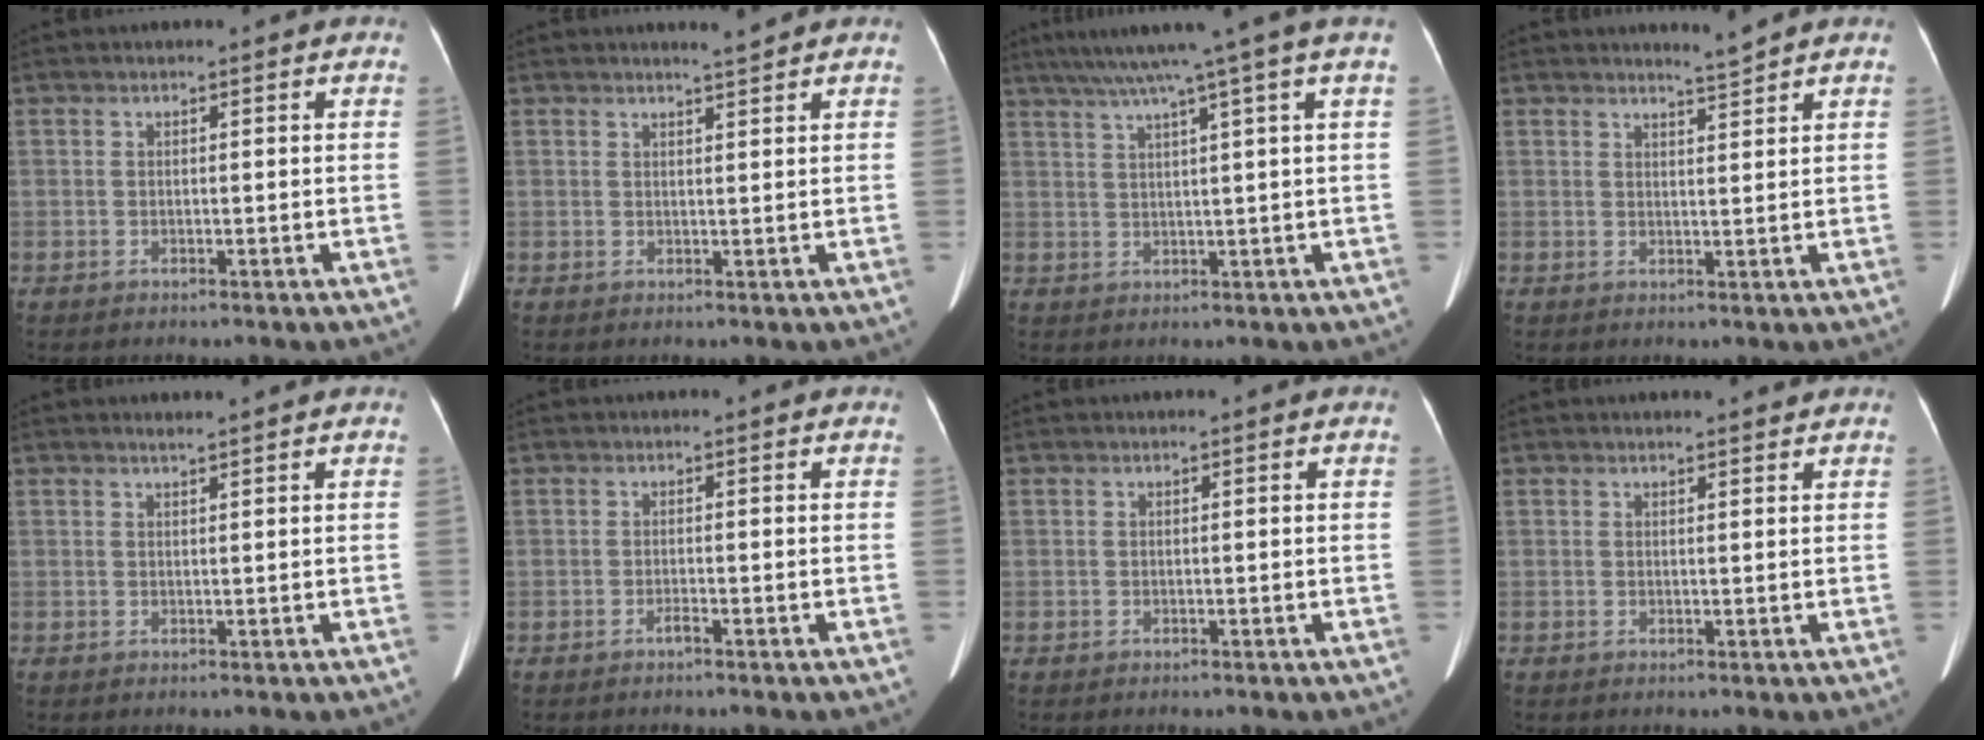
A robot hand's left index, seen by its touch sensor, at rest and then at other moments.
{"total": 1.4, "force": [1.2, -0.4, 0.3], "torque": [-0.012, -0.011, 0.022]}
{"total": 9.7, "force": [6.9, -2.8, 6.3], "torque": [-0.098, 0.014, 0.096]}
{"total": 1.7, "force": [1.5, -0.8, 0.0], "torque": [-0.014, -0.017, 0.030]}
{"total": 1.0, "force": [0.9, -0.3, 0.4], "torque": [-0.013, 0.000, 0.019]}
{"total": 0.8, "force": [-0.7, -0.1, 0.3], "torque": [-0.009, -0.004, -0.013]}
{"total": 0.0}
{"total": 2.5, "force": [2.4, 0.2, 0.5], "torque": [-0.012, 0.001, 0.026]}